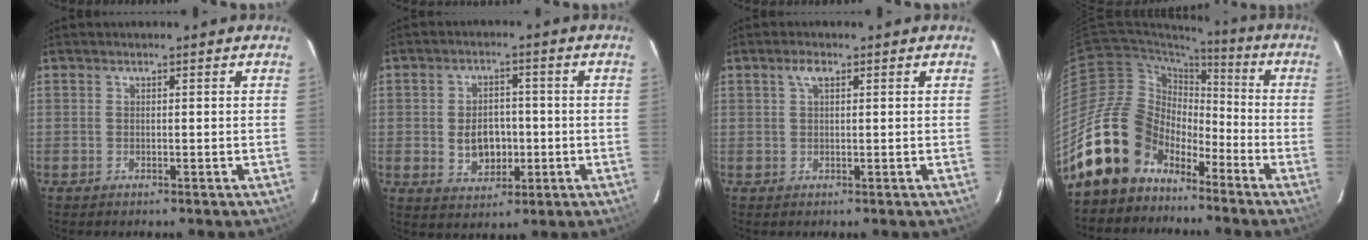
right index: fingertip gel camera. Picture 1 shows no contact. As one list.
[{"total": 7.3, "force": [-1.1, 5.4, 4.7], "torque": [-0.096, 0.006, -0.008]}, {"total": 1.9, "force": [0.9, 0.8, 1.5], "torque": [-0.029, 0.007, 0.016]}, {"total": 16.0, "force": [-10.7, 10.7, 5.2], "torque": [-0.106, 0.030, -0.183]}]